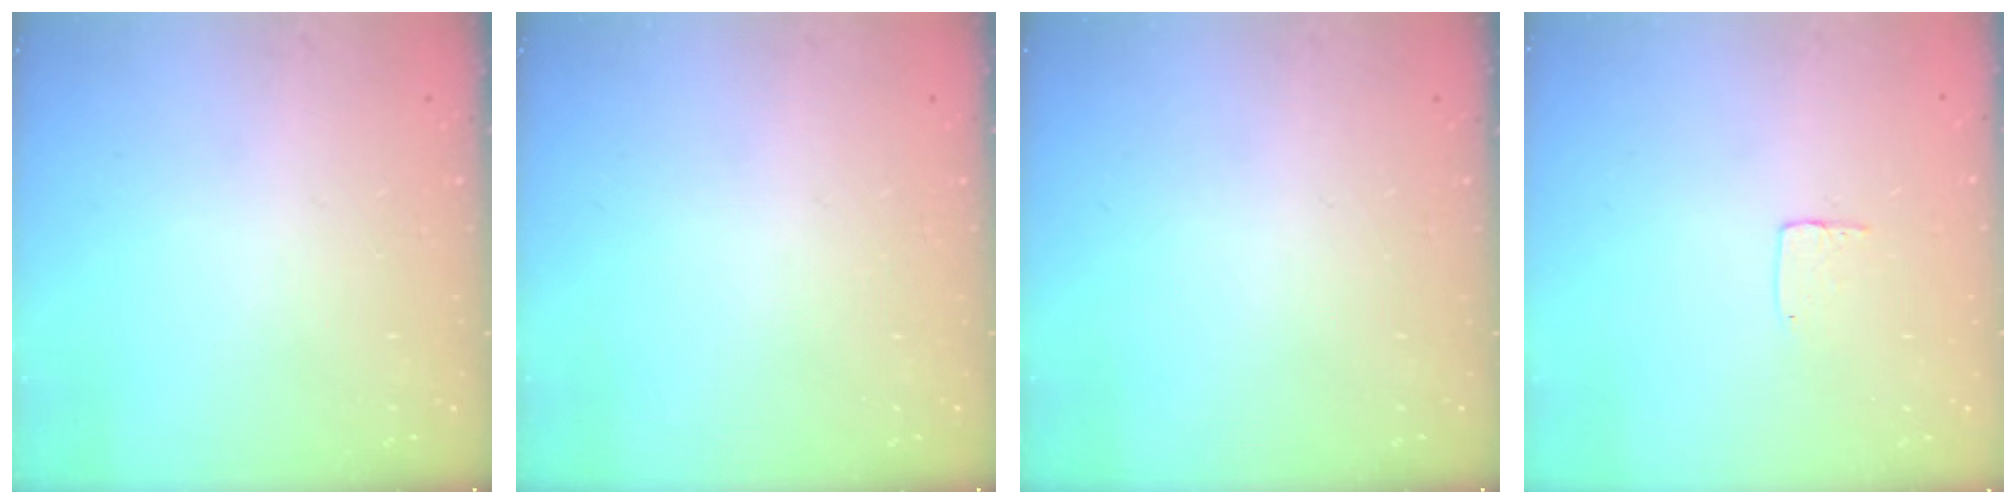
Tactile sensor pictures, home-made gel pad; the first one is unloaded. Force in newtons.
{"total": 0.0}
{"total": 0.0}
{"total": 3.6, "press": 3.6, "slide": 0.2}